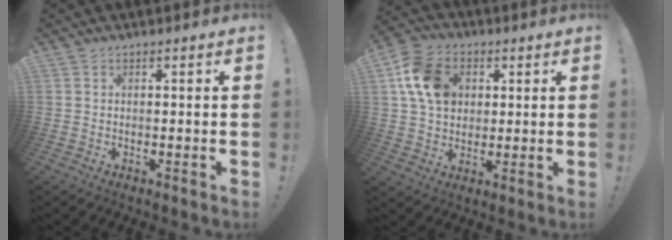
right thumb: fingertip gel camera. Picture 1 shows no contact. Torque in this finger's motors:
{"motor_torque": [0.62, 0.67, 0.15, 0.18, 0.08]}